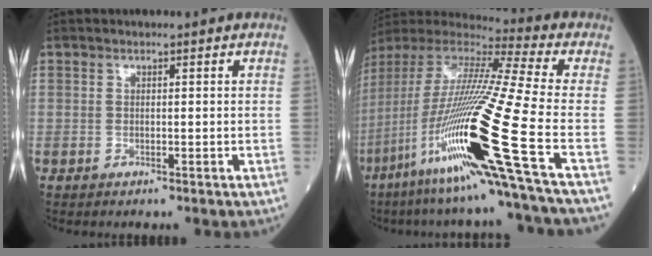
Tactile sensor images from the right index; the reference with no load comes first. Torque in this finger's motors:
{"motor_torque": [1.17, -0.97, 1.05, 0.21]}